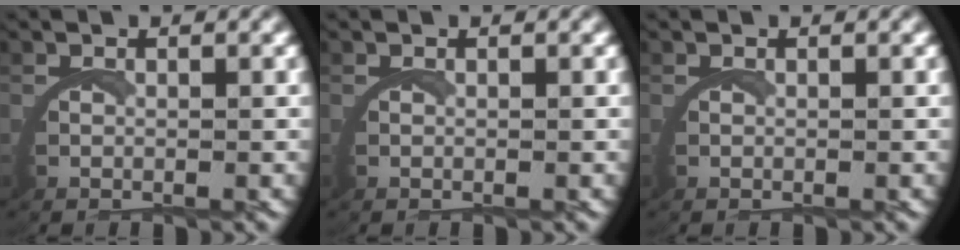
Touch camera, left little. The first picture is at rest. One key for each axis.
{"total": 0.0}
{"total": 0.0}